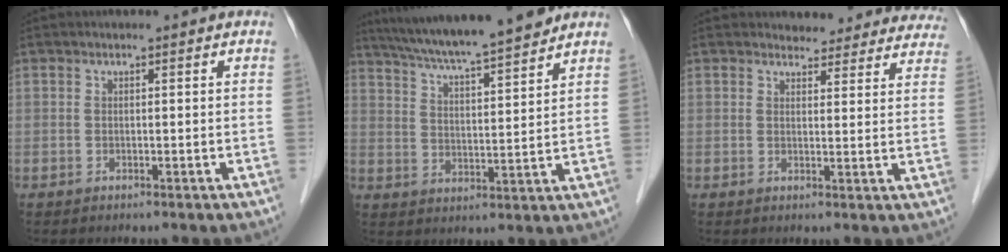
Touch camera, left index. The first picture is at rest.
{"total": 15.6, "force": [13.5, 0.2, 7.7], "torque": [-0.130, 0.012, 0.210]}
{"total": 13.1, "force": [12.3, 4.2, 1.4], "torque": [0.023, -0.018, 0.115]}